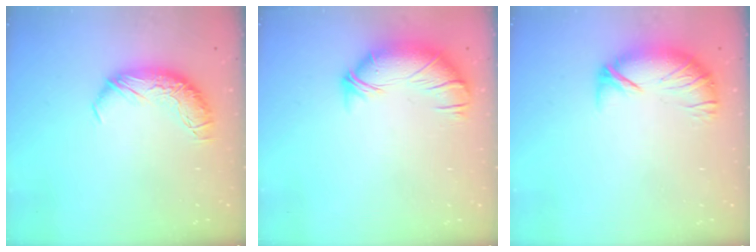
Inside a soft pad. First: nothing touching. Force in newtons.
{"total": 2.8, "press": 1.5, "slide": 2.3}
{"total": 4.3, "press": 3.7, "slide": 2.1}